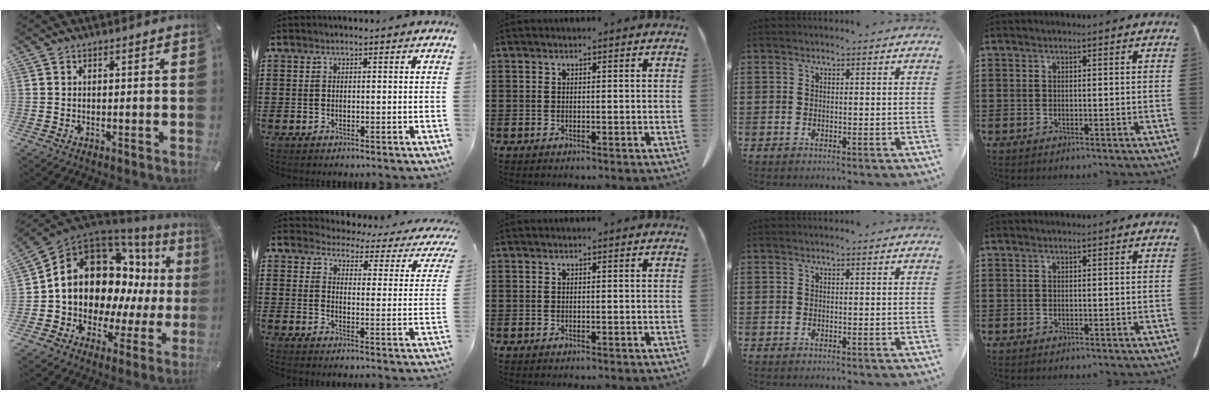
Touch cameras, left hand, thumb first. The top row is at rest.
{"thumb": {"total": 16.6, "force": [4.6, 12.3, 10.1], "torque": [-0.174, -0.055, 0.090]}, "index": {"total": 2.6, "force": [2.5, 0.4, 0.7], "torque": [-0.034, -0.022, 0.034]}}